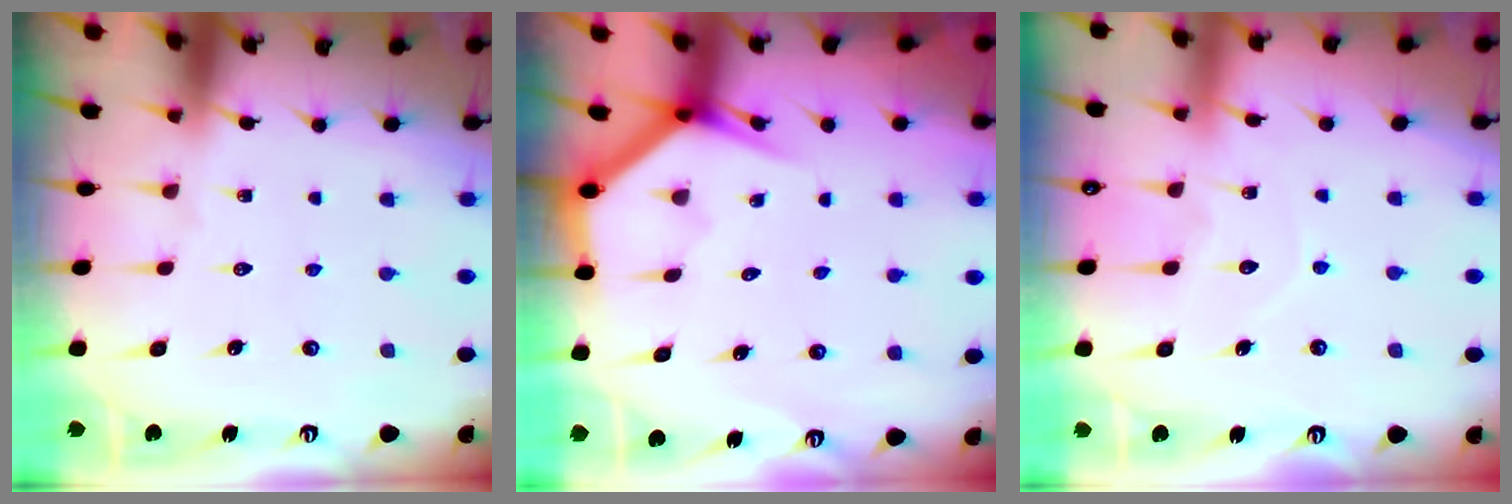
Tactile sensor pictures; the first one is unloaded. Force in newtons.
{"total": 3.5, "press": 3.5, "slide": 0.3}
{"total": 6.0, "press": 6.0, "slide": 0.7}